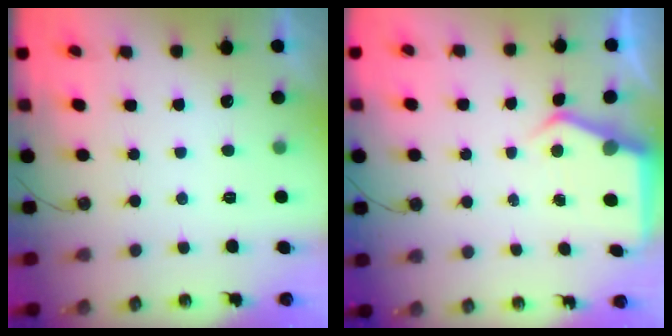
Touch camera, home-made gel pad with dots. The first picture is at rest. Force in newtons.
{"total": 4.5, "press": 4.5, "slide": 0.7}